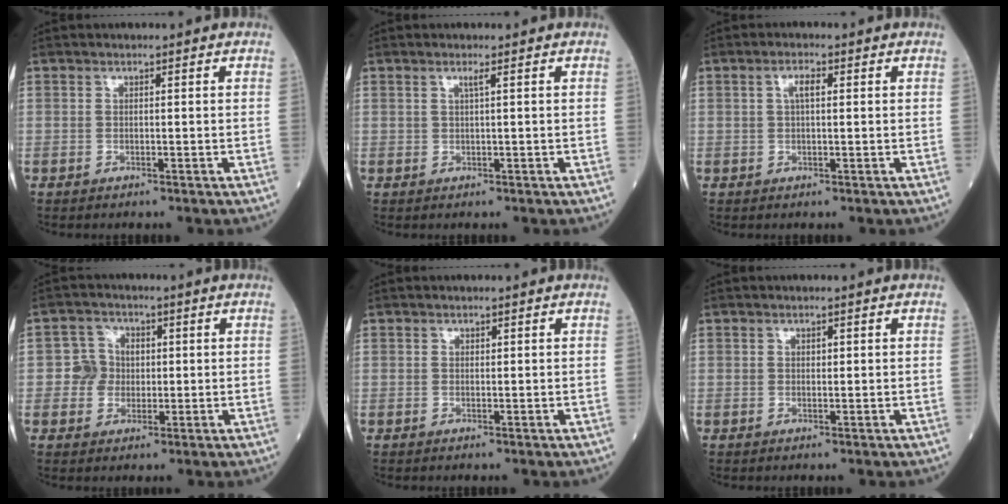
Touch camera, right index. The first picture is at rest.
{"total": 1.1, "force": [0.4, -0.8, 0.7], "torque": [-0.021, -0.003, 0.009]}
{"total": 2.3, "force": [0.6, 0.7, 2.1], "torque": [-0.042, 0.006, 0.011]}
{"total": 4.3, "force": [0.0, 4.2, 1.0], "torque": [-0.008, 0.012, 0.000]}
{"total": 0.0}
{"total": 0.7, "force": [0.3, 0.5, 0.4], "torque": [-0.005, -0.001, 0.004]}